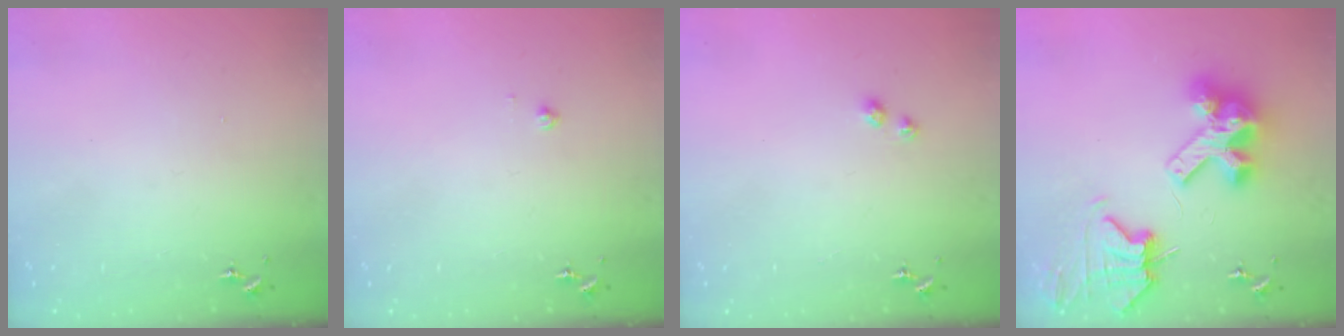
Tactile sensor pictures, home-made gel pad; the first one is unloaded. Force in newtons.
{"total": 1.9, "press": 1.9, "slide": 0.1}
{"total": 2.6, "press": 2.6, "slide": 0.3}
{"total": 14.7, "press": 14.5, "slide": 1.8}